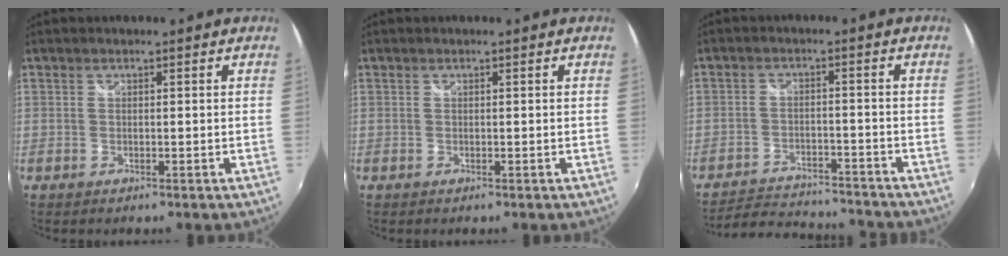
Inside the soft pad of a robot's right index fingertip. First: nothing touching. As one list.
[{"total": 0.0}, {"total": 14.1, "force": [-13.0, 3.3, 4.4], "torque": [-0.109, 0.003, -0.187]}]